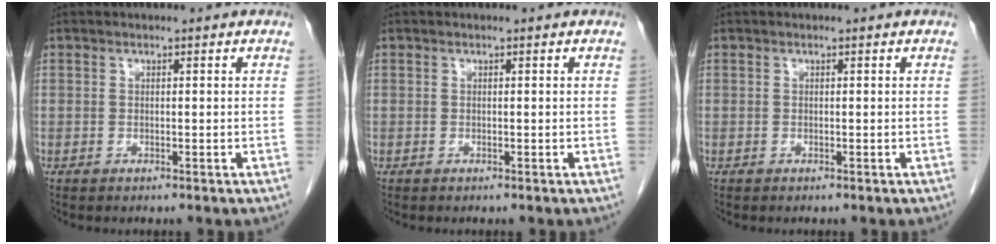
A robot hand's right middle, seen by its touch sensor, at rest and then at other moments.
{"total": 0.0}
{"total": 0.0}